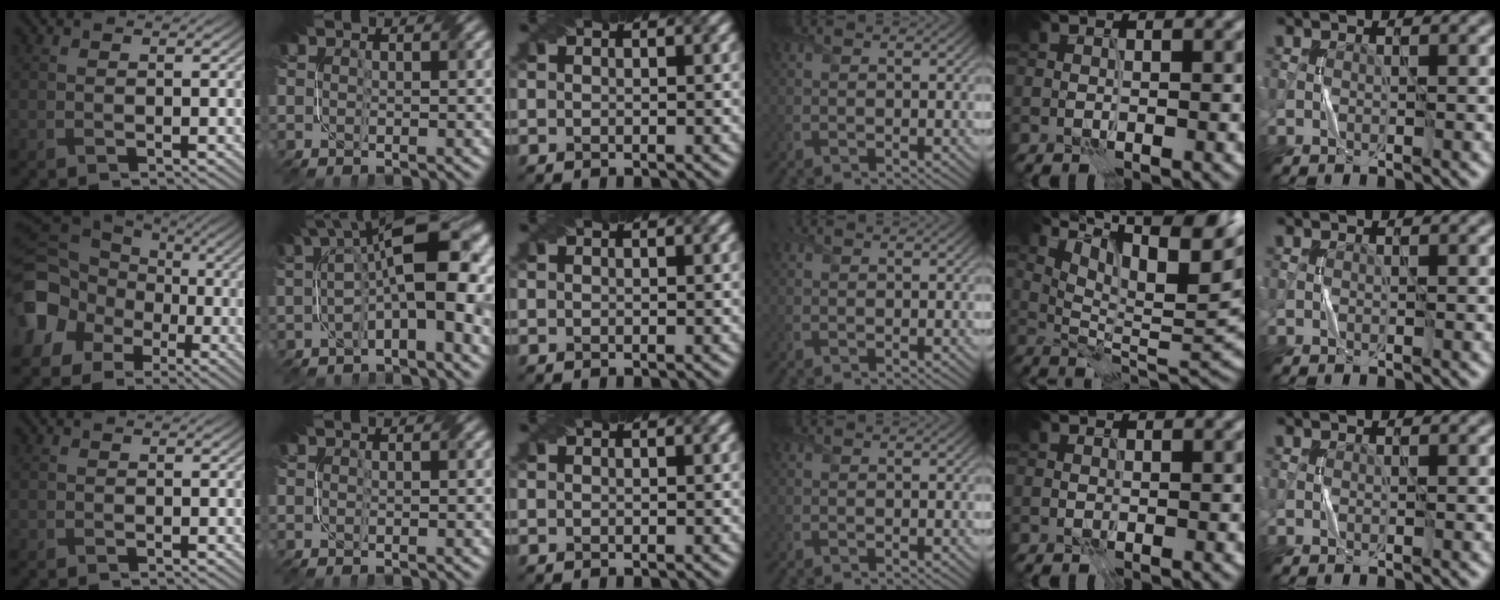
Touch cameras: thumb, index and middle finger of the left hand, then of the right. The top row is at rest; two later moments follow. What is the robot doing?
{"motion": "fold", "object": "napkin"}